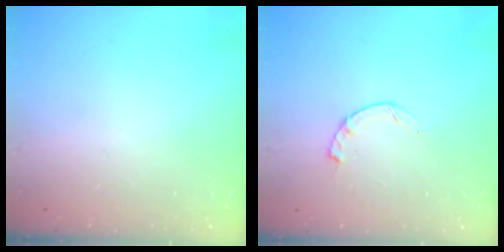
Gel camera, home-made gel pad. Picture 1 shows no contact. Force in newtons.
{"total": 2.3, "press": 2.3, "slide": 0.4}